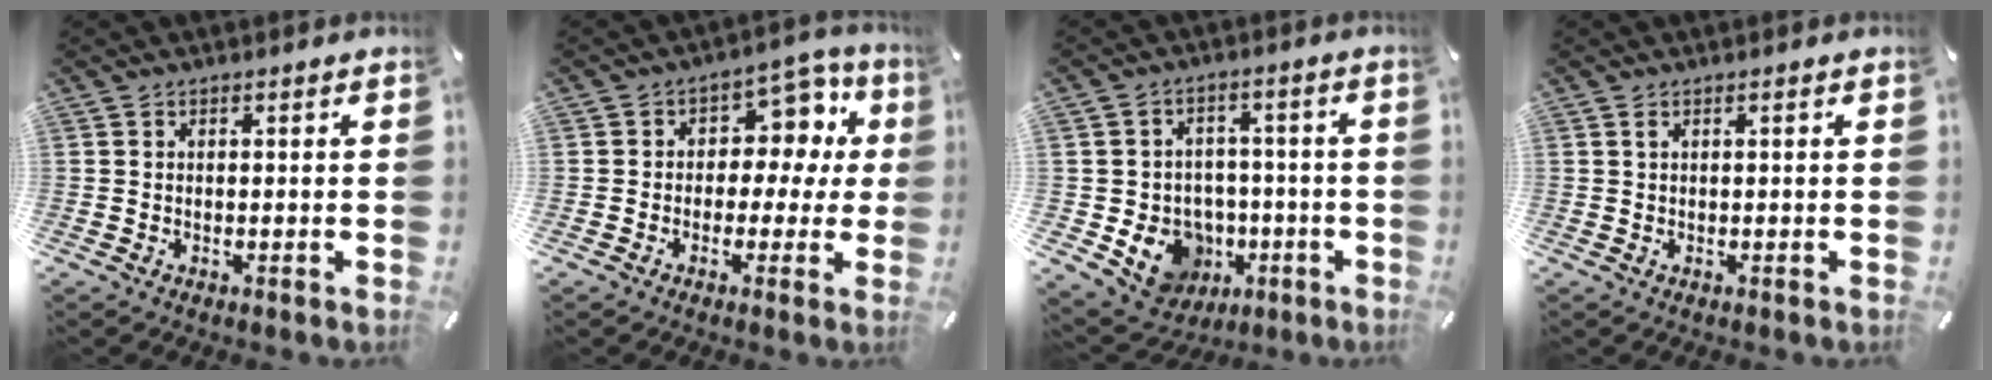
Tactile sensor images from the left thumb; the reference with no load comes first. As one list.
[{"total": 9.6, "force": [1.8, 7.3, 5.9], "torque": [-0.074, -0.012, 0.031]}, {"total": 10.7, "force": [-2.7, 9.9, 3.1], "torque": [-0.051, 0.010, -0.034]}, {"total": 0.8, "force": [0.1, 0.1, 0.8], "torque": [-0.015, -0.001, 0.002]}]